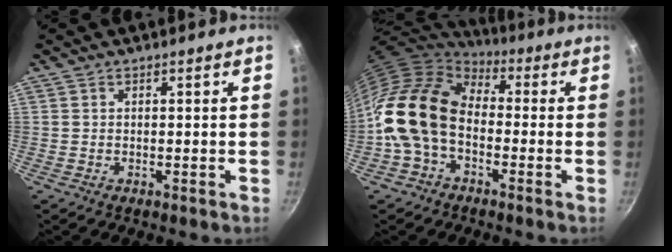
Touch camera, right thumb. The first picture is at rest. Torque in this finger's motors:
{"motor_torque": [1.92, 3.09, 2.03, -0.74, 0.27]}